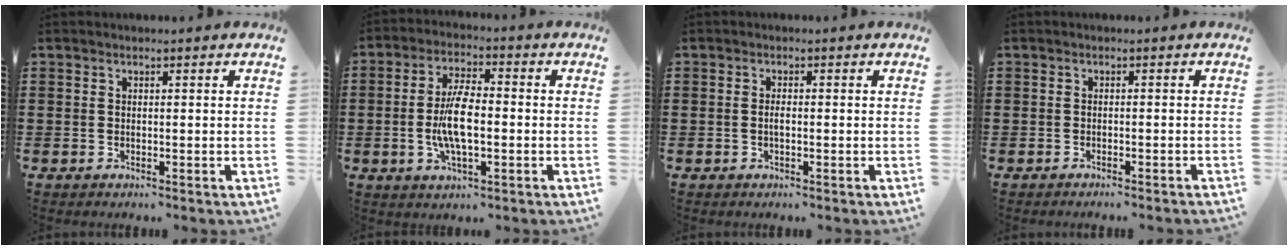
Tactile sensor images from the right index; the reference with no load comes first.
{"total": 8.2, "force": [-1.0, 3.1, 7.6], "torque": [-0.166, -0.005, -0.024]}
{"total": 1.0, "force": [-0.1, 0.4, 0.9], "torque": [-0.019, 0.001, -0.002]}
{"total": 0.8, "force": [-0.8, -0.1, 0.2], "torque": [-0.004, 0.000, -0.016]}